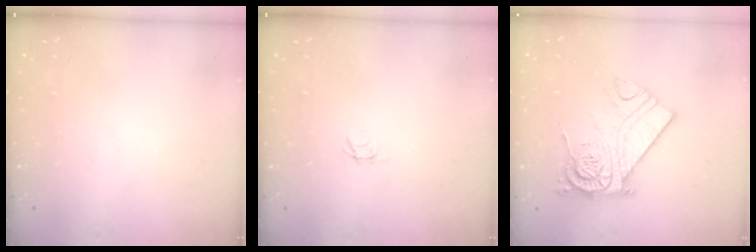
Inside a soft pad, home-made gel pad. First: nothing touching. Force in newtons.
{"total": 1.8, "press": 1.8, "slide": 0.1}
{"total": 14.8, "press": 14.8, "slide": 1.2}